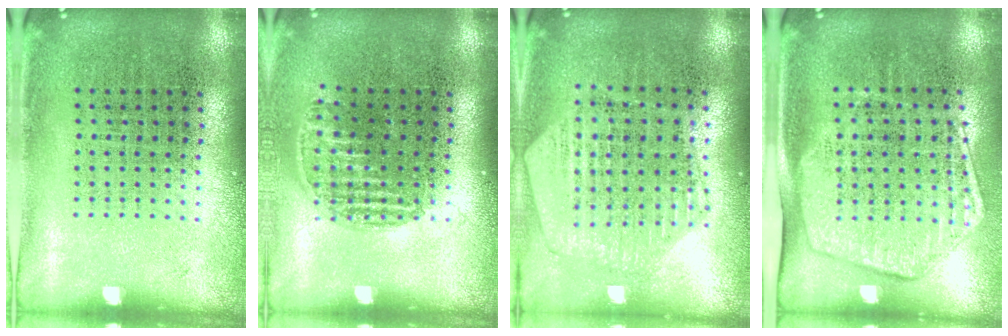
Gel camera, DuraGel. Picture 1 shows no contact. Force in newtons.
{"total": 0.9, "press": 0.8, "slide": 0.5}
{"total": 1.2, "press": 1.2, "slide": 0.1}
{"total": 1.9, "press": 1.6, "slide": 1.1}